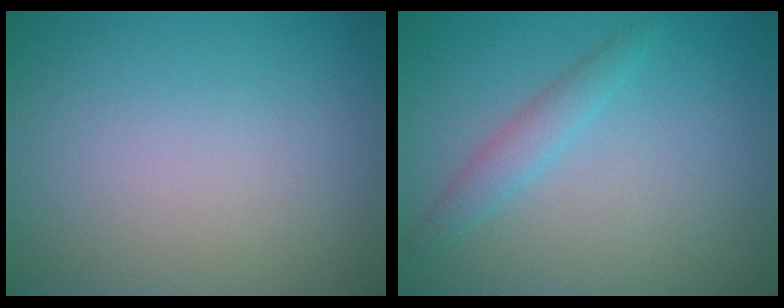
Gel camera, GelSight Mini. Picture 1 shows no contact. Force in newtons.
{"total": 1.9, "press": 1.9, "slide": 0.1}